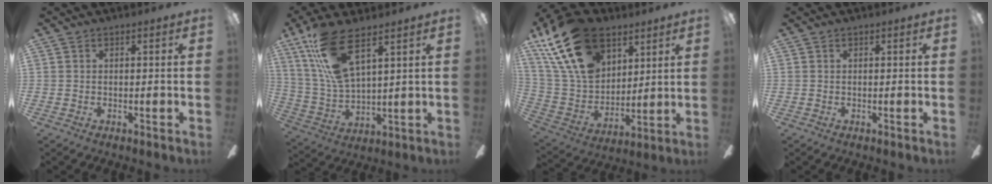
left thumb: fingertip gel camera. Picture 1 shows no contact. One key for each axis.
{"total": 14.6, "fx": 8.9, "fy": 4.7, "fz": 10.6, "tx": -0.241, "ty": -0.033, "tz": 0.159}
{"total": 23.4, "fx": 13.3, "fy": 13.7, "fz": 13.5, "tx": -0.288, "ty": -0.053, "tz": 0.242}
{"total": 0.0}